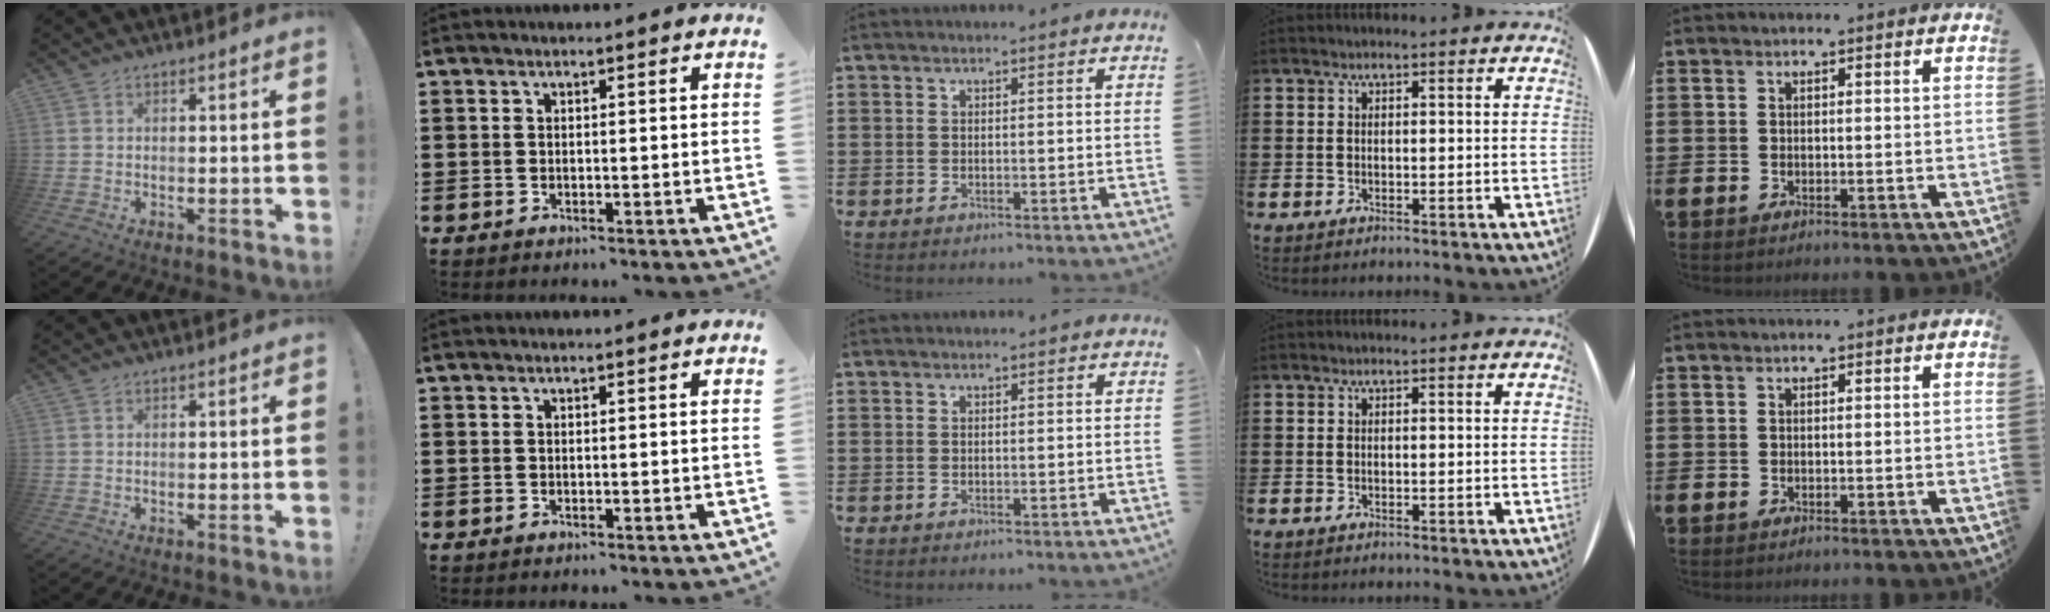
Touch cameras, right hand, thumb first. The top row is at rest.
{}